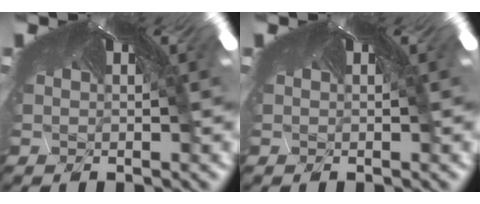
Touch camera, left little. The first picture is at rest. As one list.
[{"total": 0.0}]